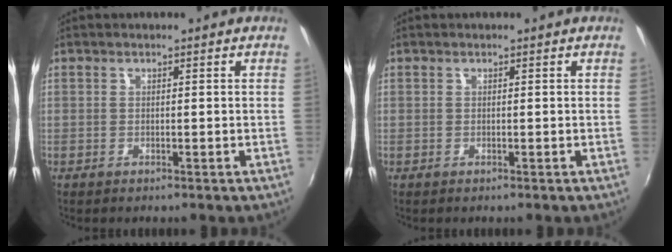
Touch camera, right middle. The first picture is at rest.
{"total": 0.0}